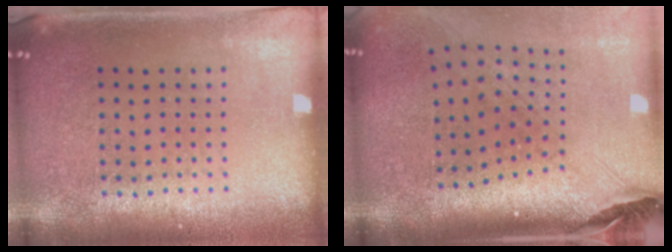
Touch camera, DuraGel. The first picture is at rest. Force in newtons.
{"total": 2.9, "press": 2.1, "slide": 2.0}